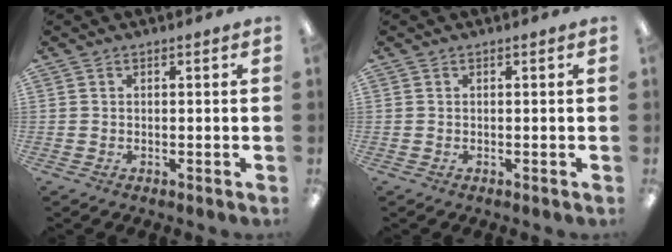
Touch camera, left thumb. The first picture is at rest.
{"total": 0.0}